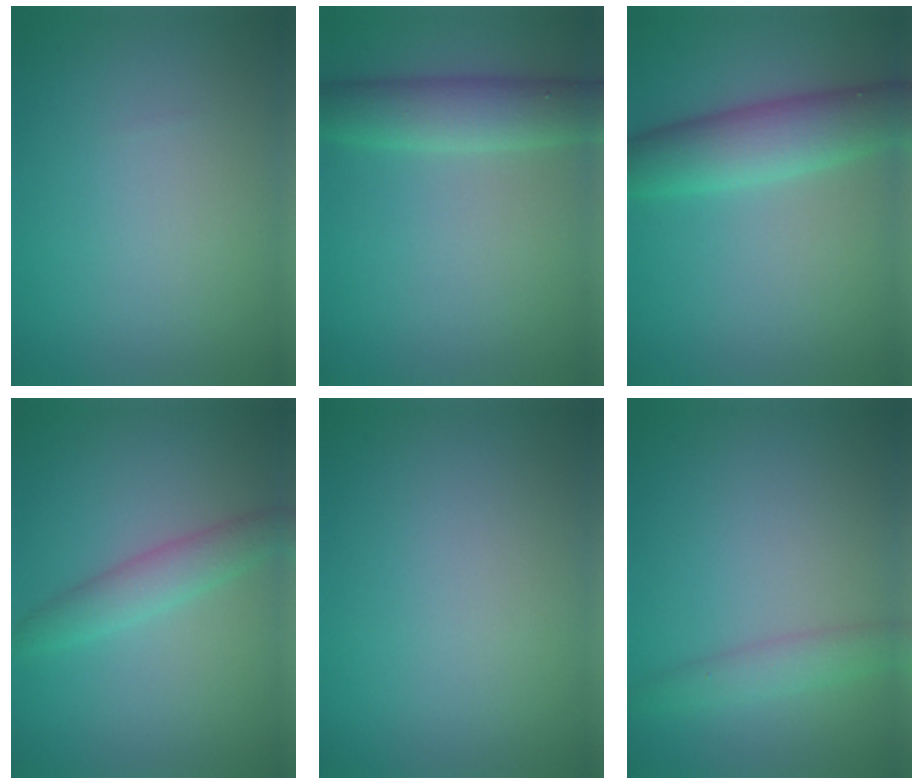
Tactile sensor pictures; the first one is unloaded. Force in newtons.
{"total": 4.5, "press": 4.5, "slide": 0.3}
{"total": 5.6, "press": 5.6, "slide": 0.1}
{"total": 2.7, "press": 2.7, "slide": 0.1}
{"total": 0.0}
{"total": 2.2, "press": 2.2, "slide": 0.1}